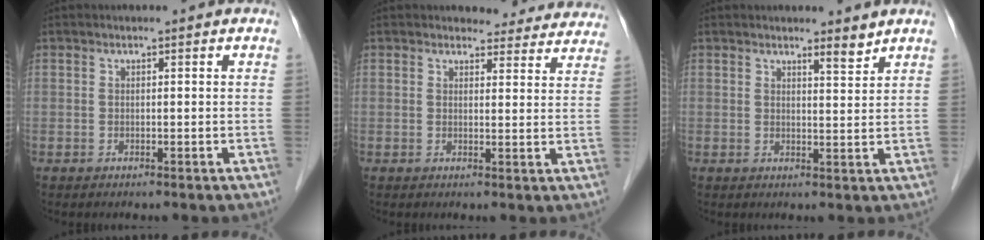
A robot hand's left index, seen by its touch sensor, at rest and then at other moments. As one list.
[{"total": 8.9, "force": [8.5, 2.9, 0.5], "torque": [0.028, -0.012, 0.072]}, {"total": 2.1, "force": [2.0, 0.1, 0.8], "torque": [-0.012, -0.008, 0.033]}]